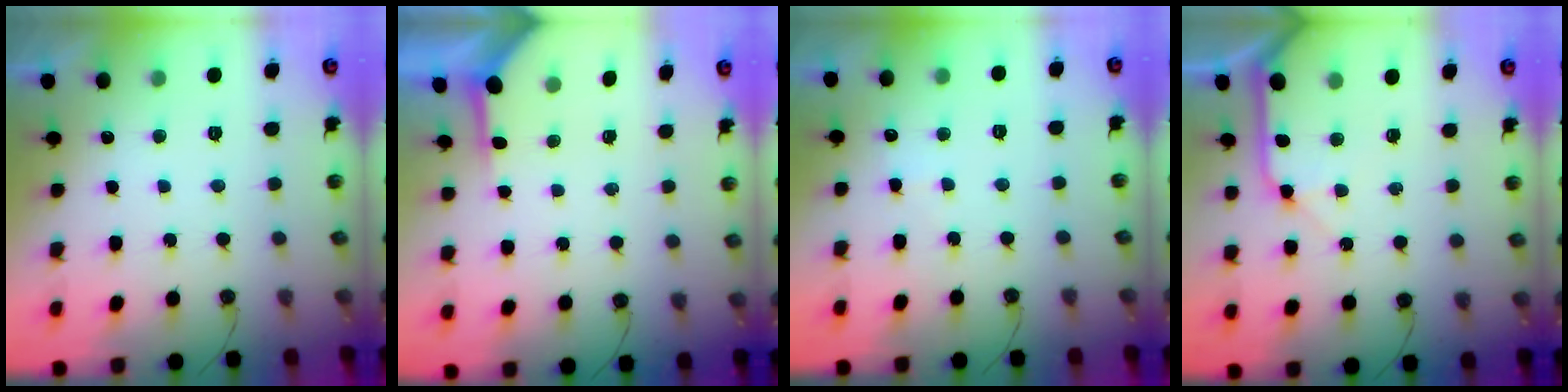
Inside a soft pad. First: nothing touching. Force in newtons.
{"total": 3.9, "press": 3.9, "slide": 0.4}
{"total": 3.4, "press": 3.4, "slide": 0.3}
{"total": 10.6, "press": 10.5, "slide": 1.5}